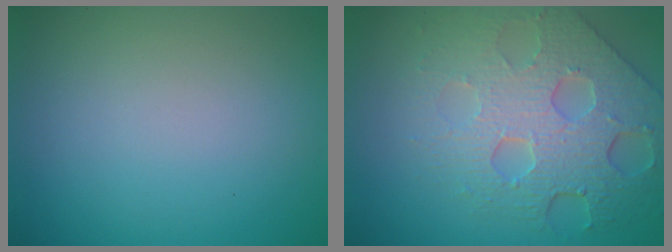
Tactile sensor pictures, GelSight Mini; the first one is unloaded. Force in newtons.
{"total": 8.1, "press": 5.6, "slide": 5.9}